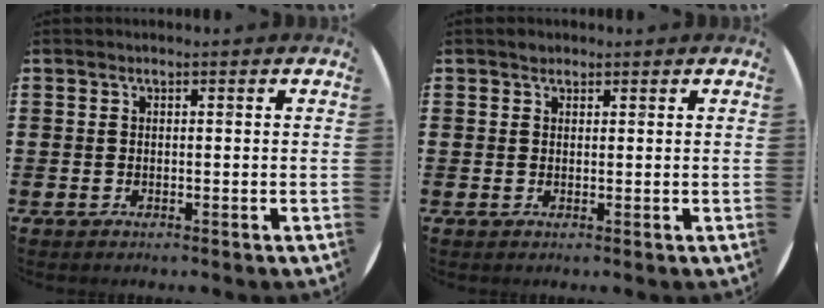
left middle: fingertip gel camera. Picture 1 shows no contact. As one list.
[{"total": 0.8, "force": [0.7, 0.4, 0.0], "torque": [-0.001, 0.001, 0.014]}]